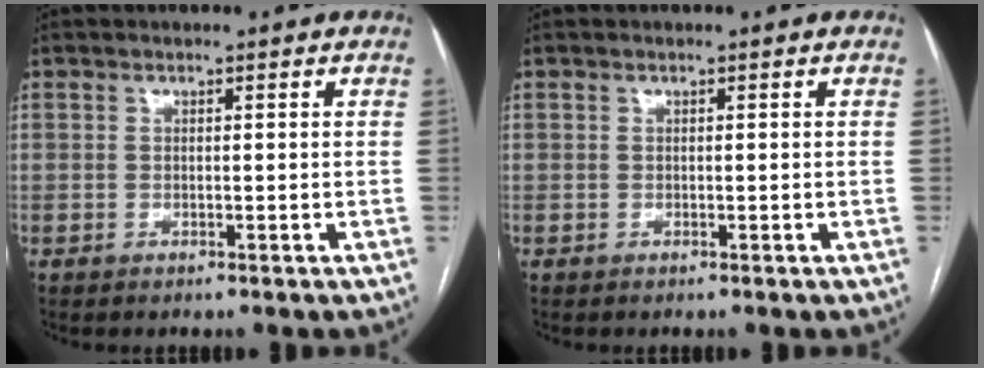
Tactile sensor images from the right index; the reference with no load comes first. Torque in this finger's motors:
{"motor_torque": [0.00, 0.00, 0.00, 0.01]}